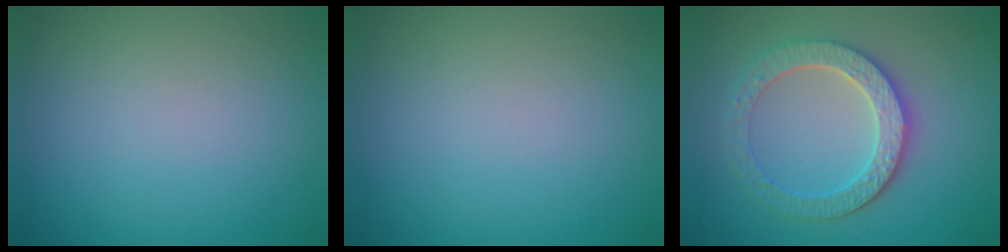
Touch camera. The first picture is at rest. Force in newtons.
{"total": 0.0}
{"total": 4.6, "press": 4.0, "slide": 2.2}